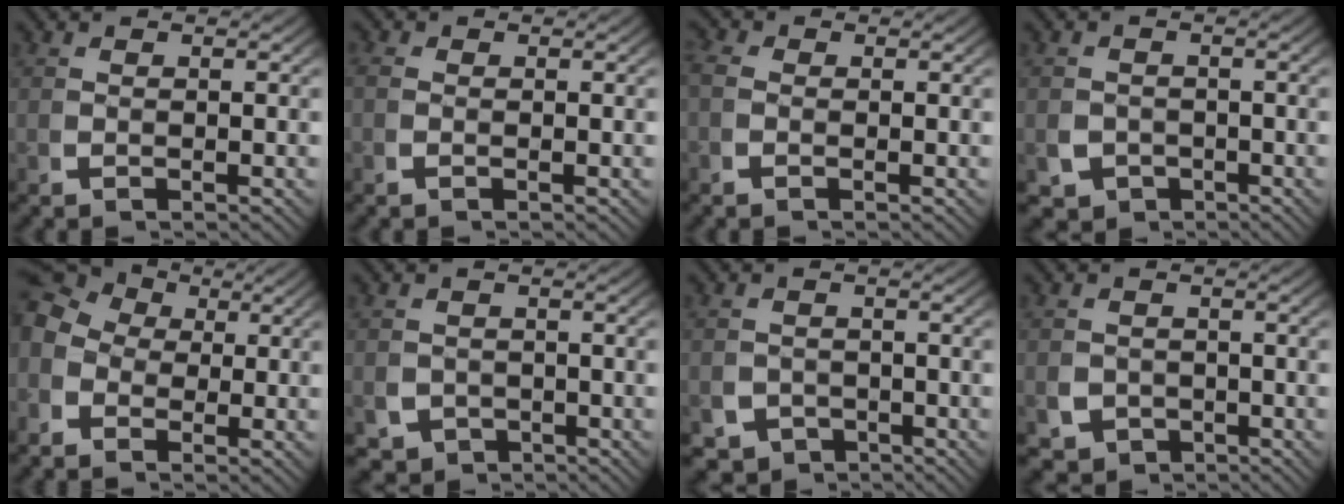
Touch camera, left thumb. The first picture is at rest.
{"total": 0.6, "force": [-0.3, 0.5, 0.3], "torque": [-0.012, -0.005, -0.006]}
{"total": 1.3, "force": [-0.3, 1.1, 0.6], "torque": [-0.015, -0.003, -0.011]}
{"total": 4.2, "force": [-2.4, 3.3, 1.1], "torque": [-0.016, -0.028, -0.035]}
{"total": 6.5, "force": [2.1, 4.9, 3.6], "torque": [-0.053, 0.003, 0.025]}
{"total": 4.1, "force": [-2.2, 3.3, 1.2], "torque": [-0.021, -0.029, -0.031]}
{"total": 4.8, "force": [-3.3, 3.2, 1.1], "torque": [-0.008, -0.028, -0.053]}
{"total": 4.5, "force": [-2.3, 3.7, 1.3], "torque": [-0.022, -0.029, -0.034]}